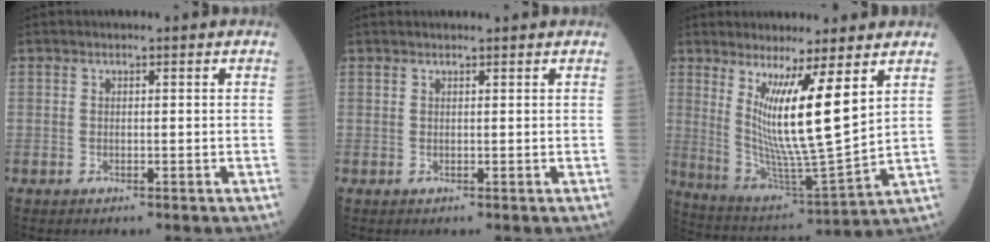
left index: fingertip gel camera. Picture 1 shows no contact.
{"total": 1.4, "force": [1.4, -0.1, 0.3], "torque": [-0.006, 0.011, 0.019]}
{"total": 12.0, "force": [4.7, -0.2, 11.0], "torque": [-0.214, -0.036, 0.091]}